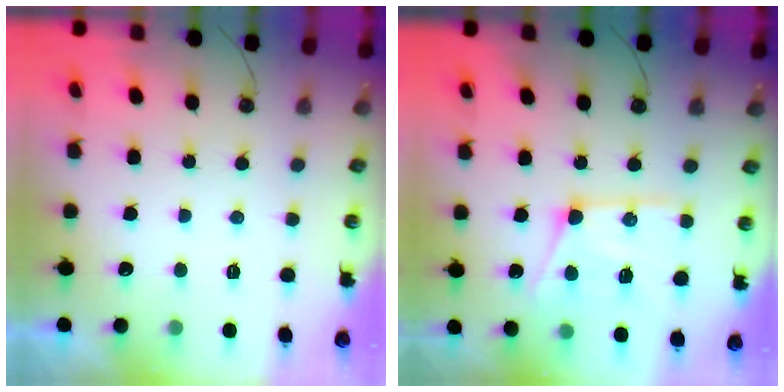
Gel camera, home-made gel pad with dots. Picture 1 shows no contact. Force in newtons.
{"total": 17.2, "press": 17.1, "slide": 1.2}